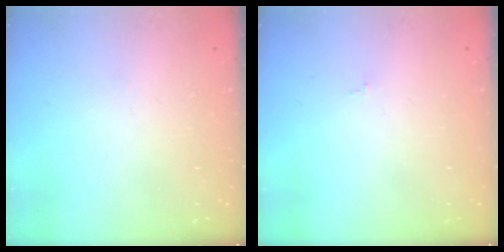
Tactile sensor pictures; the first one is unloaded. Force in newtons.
{"total": 0.0}